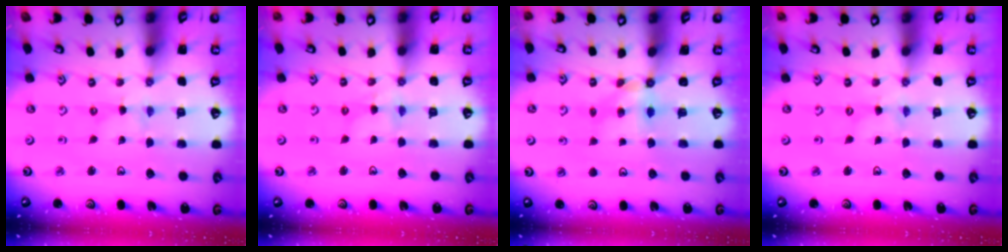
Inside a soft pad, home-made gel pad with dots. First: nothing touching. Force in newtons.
{"total": 3.9, "press": 3.8, "slide": 0.3}
{"total": 4.9, "press": 4.9, "slide": 0.4}
{"total": 0.7, "press": 0.7, "slide": 0.2}